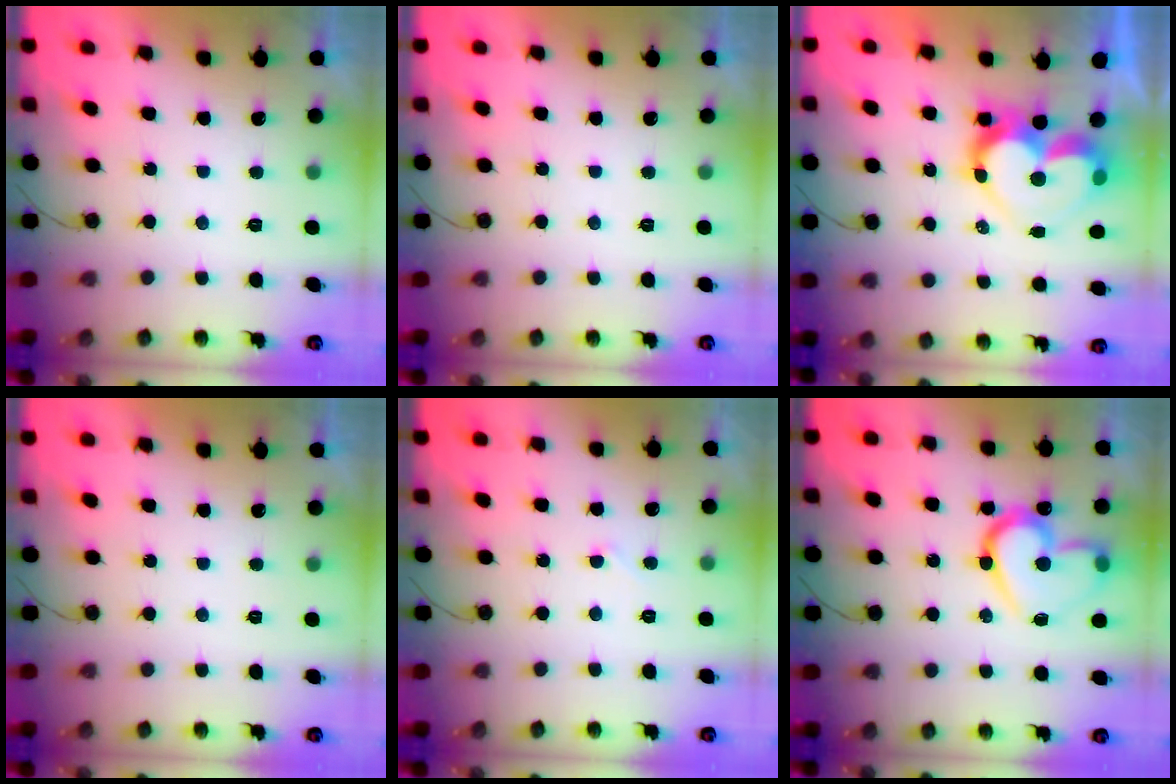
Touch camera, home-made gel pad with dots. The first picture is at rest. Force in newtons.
{"total": 0.0}
{"total": 13.0, "press": 12.9, "slide": 1.0}
{"total": 0.0}
{"total": 2.8, "press": 2.8, "slide": 0.2}
{"total": 17.8, "press": 17.7, "slide": 1.8}